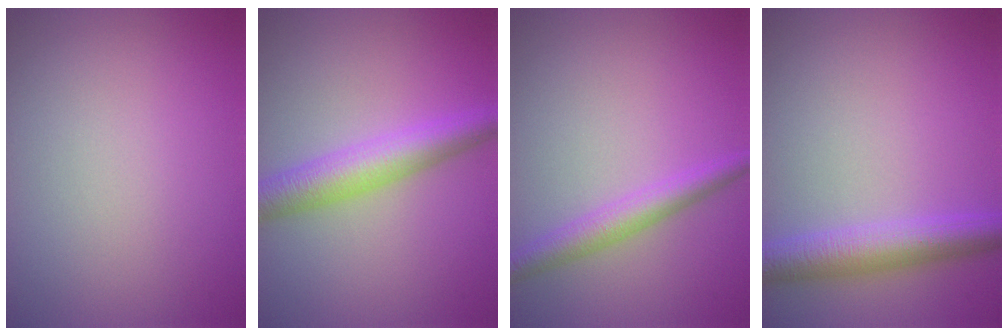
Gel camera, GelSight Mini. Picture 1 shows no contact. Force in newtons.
{"total": 4.9, "press": 4.9, "slide": 0.1}
{"total": 2.9, "press": 2.9, "slide": 0.1}
{"total": 4.5, "press": 4.5, "slide": 0.1}